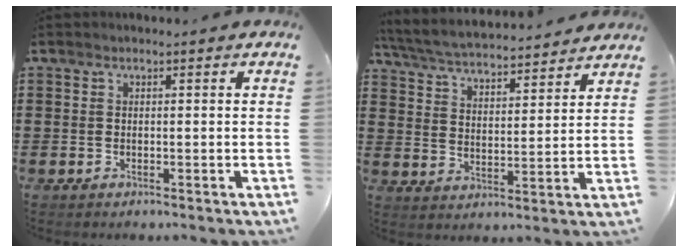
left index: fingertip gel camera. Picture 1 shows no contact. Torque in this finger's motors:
{"motor_torque": [2.14, 0.00, 1.05, 0.21]}